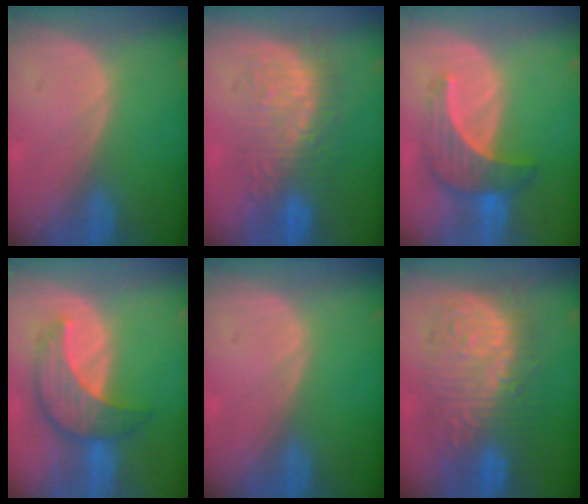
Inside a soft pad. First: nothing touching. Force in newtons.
{"total": 9.1, "press": 9.0, "slide": 1.7}
{"total": 7.1, "press": 6.9, "slide": 1.8}
{"total": 7.8, "press": 7.5, "slide": 2.2}
{"total": 0.0}
{"total": 12.7, "press": 12.7, "slide": 1.3}